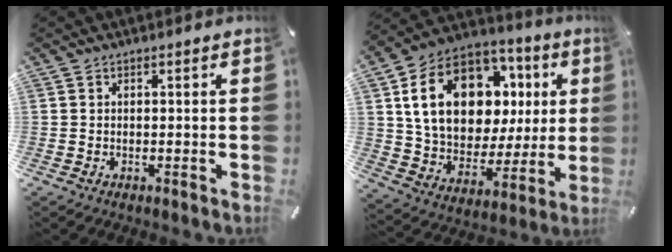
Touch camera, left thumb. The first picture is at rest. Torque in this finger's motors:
{"motor_torque": [2.50, 2.51, 2.15, -0.62, 0.66]}